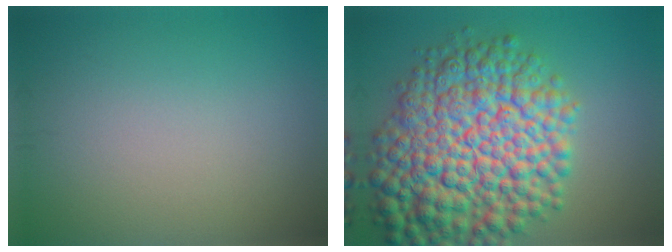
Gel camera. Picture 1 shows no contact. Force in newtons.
{"total": 13.4, "press": 13.4, "slide": 0.4}